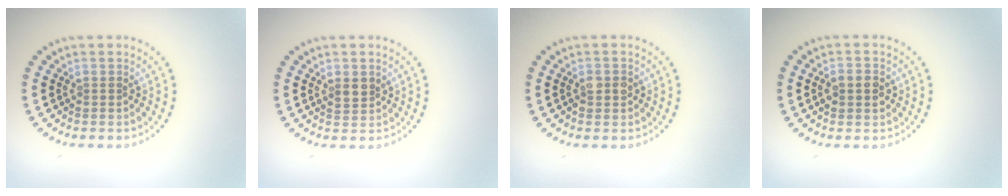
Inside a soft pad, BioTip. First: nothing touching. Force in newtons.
{"total": 1.4, "press": 1.3, "slide": 0.6}
{"total": 1.6, "press": 1.6, "slide": 0.3}
{"total": 2.6, "press": 2.6, "slide": 0.0}